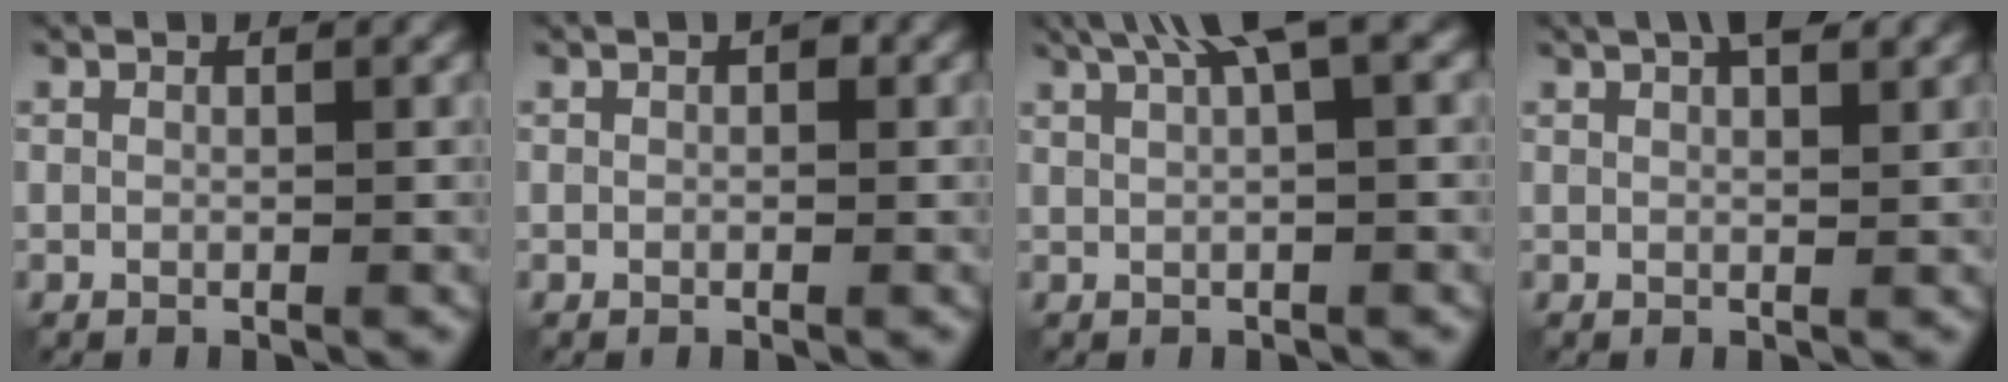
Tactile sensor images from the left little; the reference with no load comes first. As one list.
[{"total": 0.7, "force": [0.1, 0.4, 0.5], "torque": [-0.003, -0.001, 0.001]}, {"total": 4.9, "force": [2.3, 0.8, 4.3], "torque": [-0.068, 0.020, 0.039]}, {"total": 3.2, "force": [2.0, 0.9, 2.3], "torque": [-0.028, 0.004, 0.023]}]